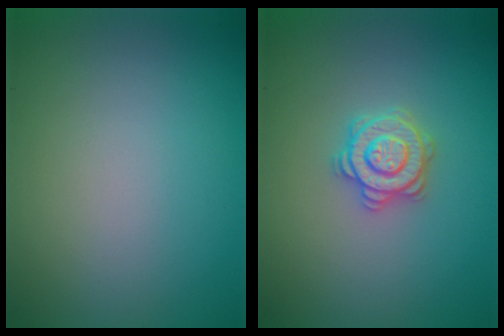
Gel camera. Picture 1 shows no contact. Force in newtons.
{"total": 2.8, "press": 2.8, "slide": 0.4}